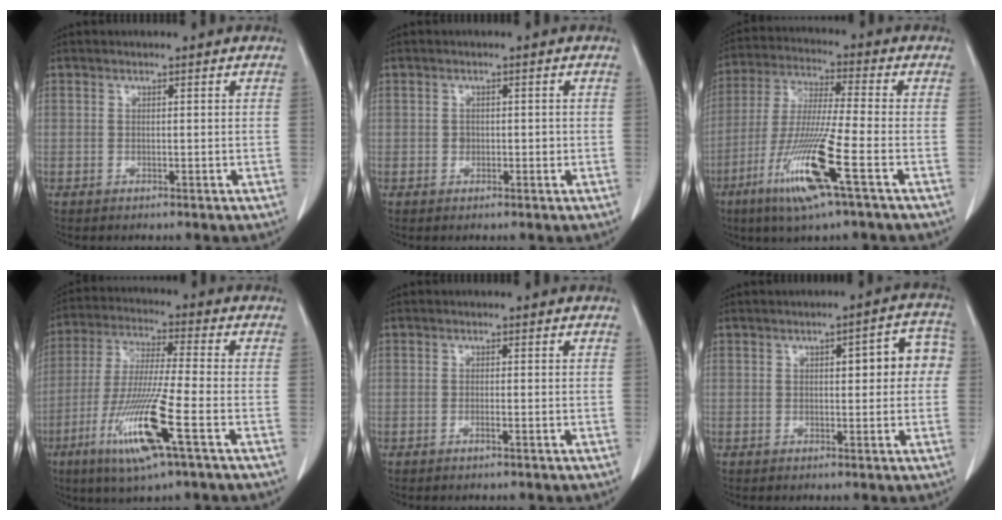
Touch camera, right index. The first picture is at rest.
{"total": 1.5, "force": [-0.2, 1.1, 0.9], "torque": [-0.012, 0.002, -0.001]}
{"total": 14.2, "force": [-6.3, -0.3, 12.8], "torque": [-0.265, -0.027, -0.121]}
{"total": 14.1, "force": [-5.8, 0.0, 12.8], "torque": [-0.265, -0.026, -0.111]}
{"total": 0.8, "force": [-0.4, -0.1, 0.7], "torque": [-0.013, 0.000, -0.006]}
{"total": 6.9, "force": [1.0, 2.4, 6.4], "torque": [-0.067, 0.029, 0.008]}